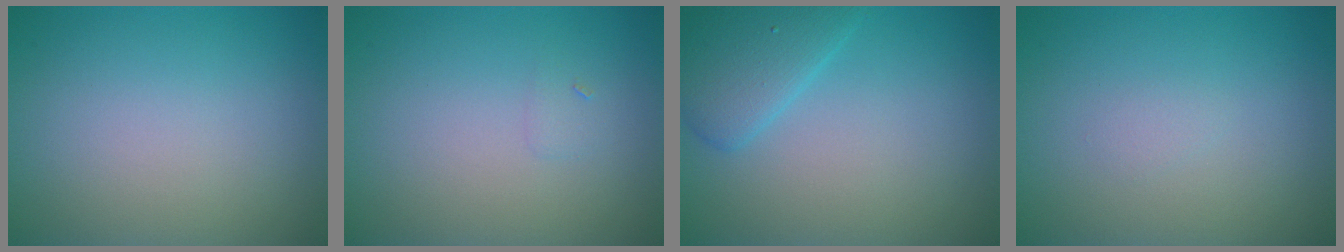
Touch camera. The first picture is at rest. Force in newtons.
{"total": 0.5, "press": 0.5, "slide": 0.1}
{"total": 3.5, "press": 3.5, "slide": 0.2}
{"total": 0.5, "press": 0.5, "slide": 0.1}